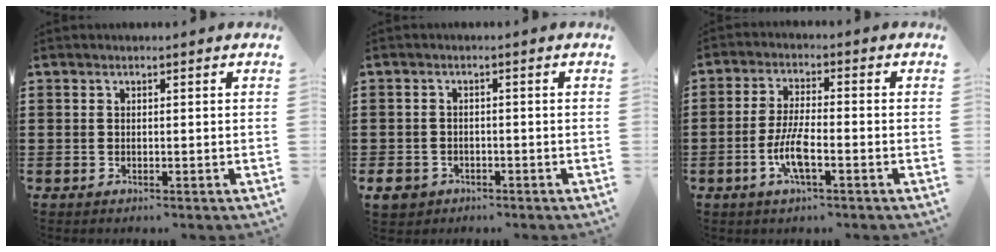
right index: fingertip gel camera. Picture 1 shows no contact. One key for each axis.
{"total": 2.3, "fx": -1.6, "fy": 1.5, "fz": 0.6, "tx": -0.017, "ty": 0.002, "tz": -0.034}
{"total": 6.1, "fx": -2.3, "fy": 1.5, "fz": 5.4, "tx": -0.124, "ty": -0.010, "tz": -0.050}